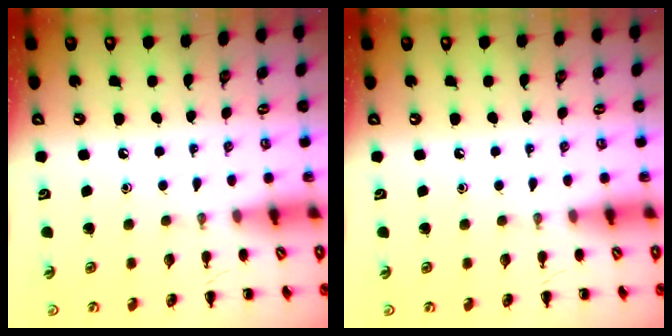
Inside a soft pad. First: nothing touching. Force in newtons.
{"total": 0.0}